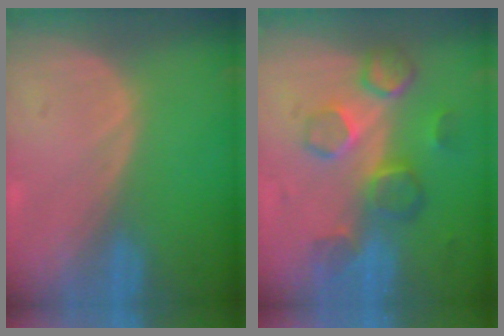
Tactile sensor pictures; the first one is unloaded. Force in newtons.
{"total": 8.4, "press": 7.7, "slide": 3.5}